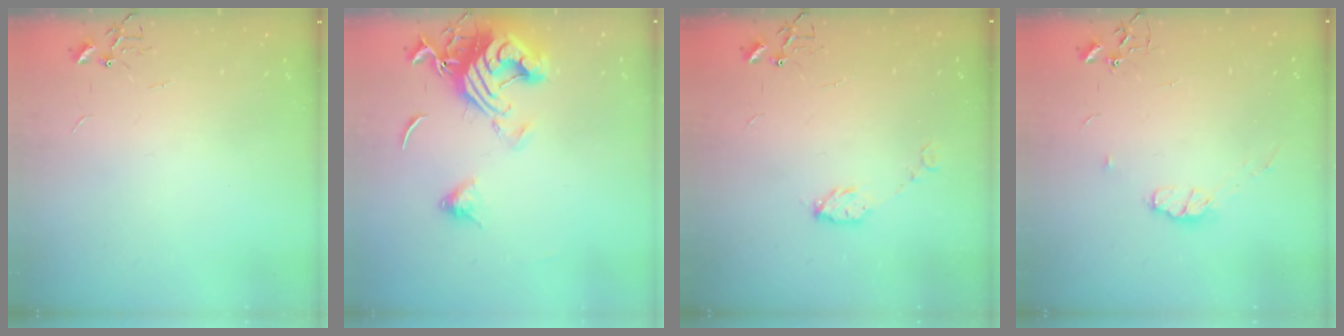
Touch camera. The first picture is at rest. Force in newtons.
{"total": 15.9, "press": 15.8, "slide": 1.7}
{"total": 4.9, "press": 4.8, "slide": 0.6}
{"total": 5.8, "press": 5.7, "slide": 0.9}